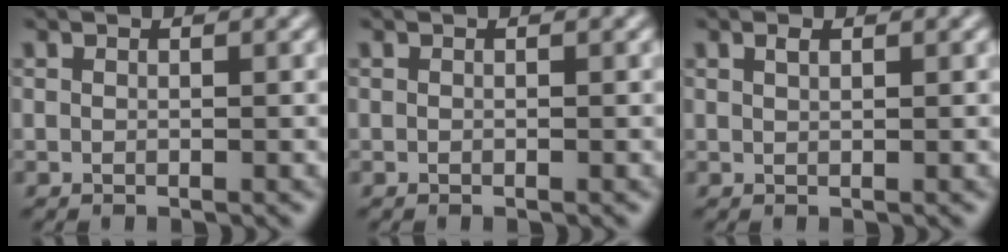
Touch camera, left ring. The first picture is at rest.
{"total": 0.0}
{"total": 0.8, "force": [0.6, 0.2, 0.5], "torque": [-0.010, 0.000, 0.011]}